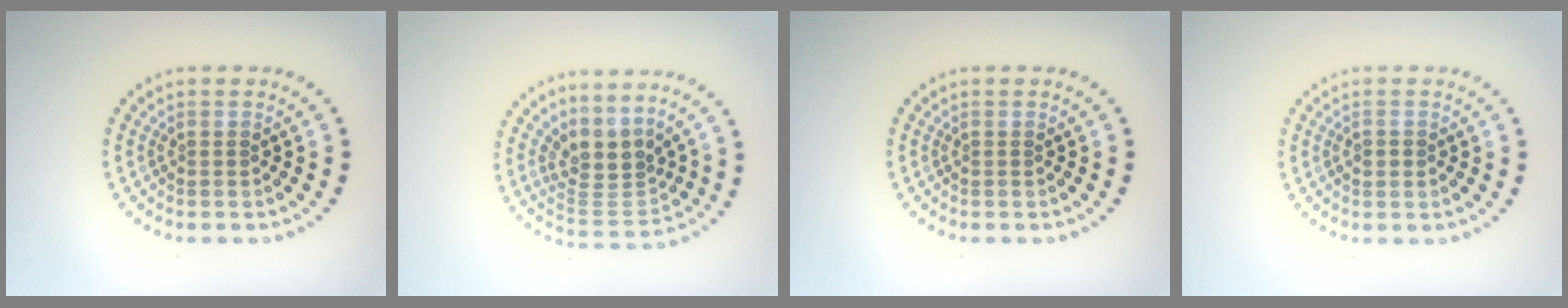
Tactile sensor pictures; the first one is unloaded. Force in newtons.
{"total": 3.6, "press": 2.7, "slide": 2.4}
{"total": 0.0}
{"total": 1.3, "press": 1.3, "slide": 0.1}